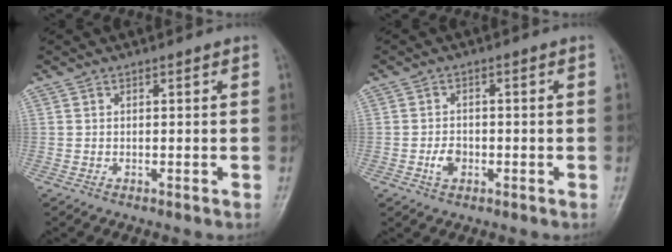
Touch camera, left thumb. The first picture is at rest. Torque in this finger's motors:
{"motor_torque": [0.02, 0.87, 0.10, 0.22, 0.00]}